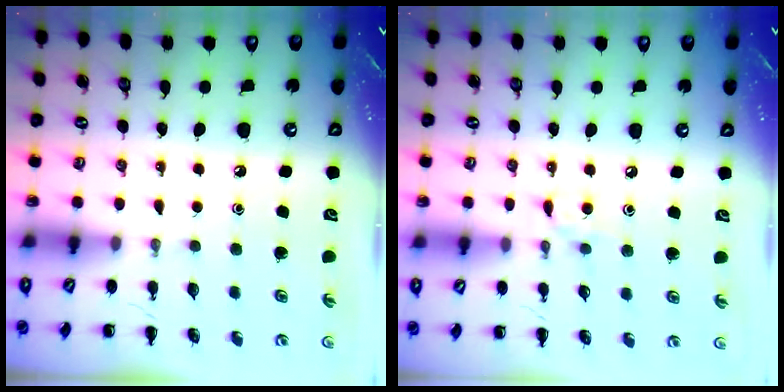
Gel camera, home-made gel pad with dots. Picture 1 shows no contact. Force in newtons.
{"total": 6.0, "press": 5.6, "slide": 2.1}